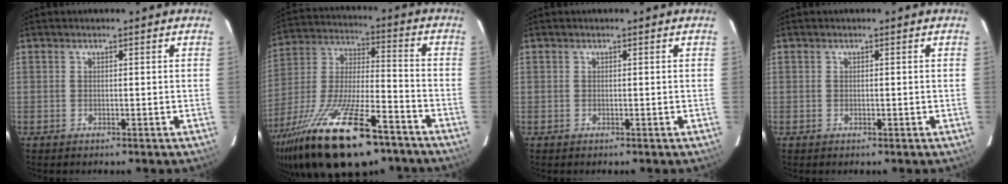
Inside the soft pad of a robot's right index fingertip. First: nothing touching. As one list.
[{"total": 23.1, "force": [-15.1, 5.5, 16.7], "torque": [-0.323, -0.031, -0.264]}, {"total": 0.0}, {"total": 0.0}]